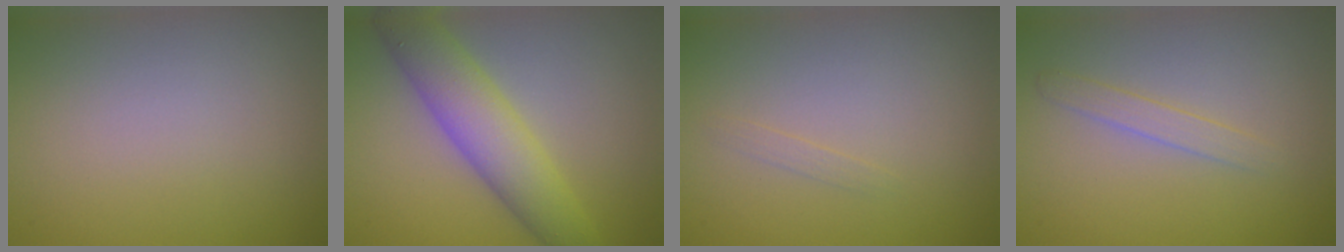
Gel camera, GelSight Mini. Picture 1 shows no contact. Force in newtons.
{"total": 6.1, "press": 6.1, "slide": 0.2}
{"total": 0.5, "press": 0.5, "slide": 0.1}
{"total": 1.4, "press": 1.4, "slide": 0.1}